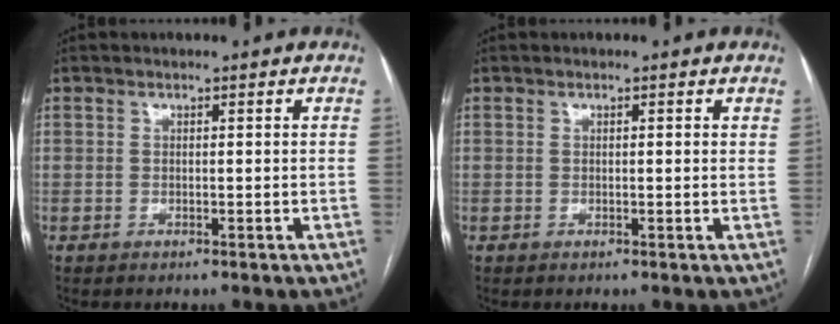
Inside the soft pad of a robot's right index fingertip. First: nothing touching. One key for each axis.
{"total": 1.0, "fx": 0.5, "fy": 0.2, "fz": 0.8, "tx": -0.017, "ty": 0.002, "tz": 0.005}